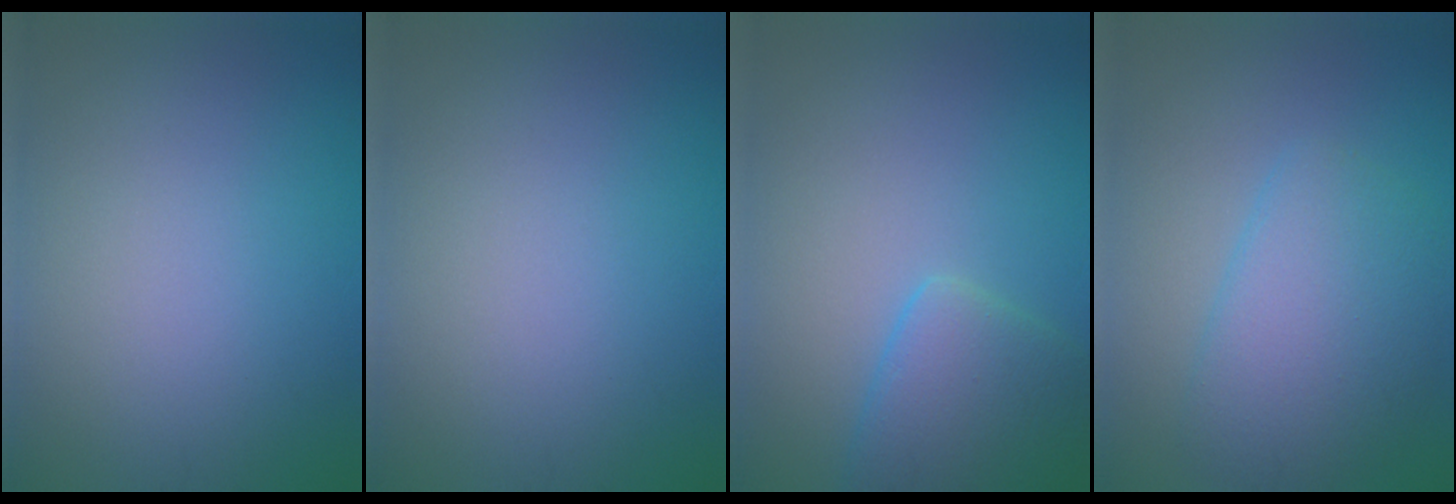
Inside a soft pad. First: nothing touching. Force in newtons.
{"total": 0.0}
{"total": 4.6, "press": 4.6, "slide": 0.4}
{"total": 5.2, "press": 5.2, "slide": 0.3}